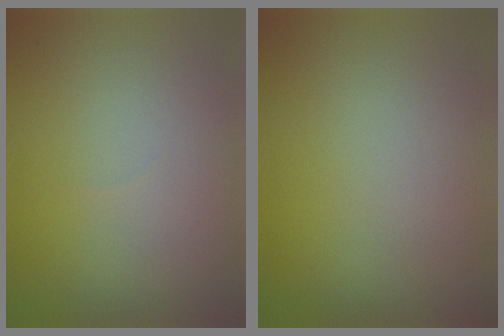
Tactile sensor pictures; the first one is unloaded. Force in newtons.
{"total": 0.0}